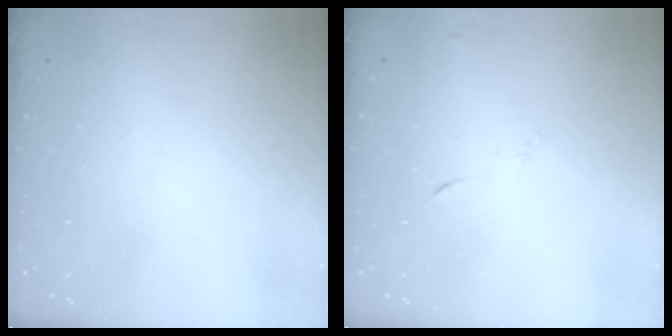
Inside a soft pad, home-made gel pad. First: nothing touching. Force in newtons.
{"total": 5.2, "press": 5.1, "slide": 0.6}